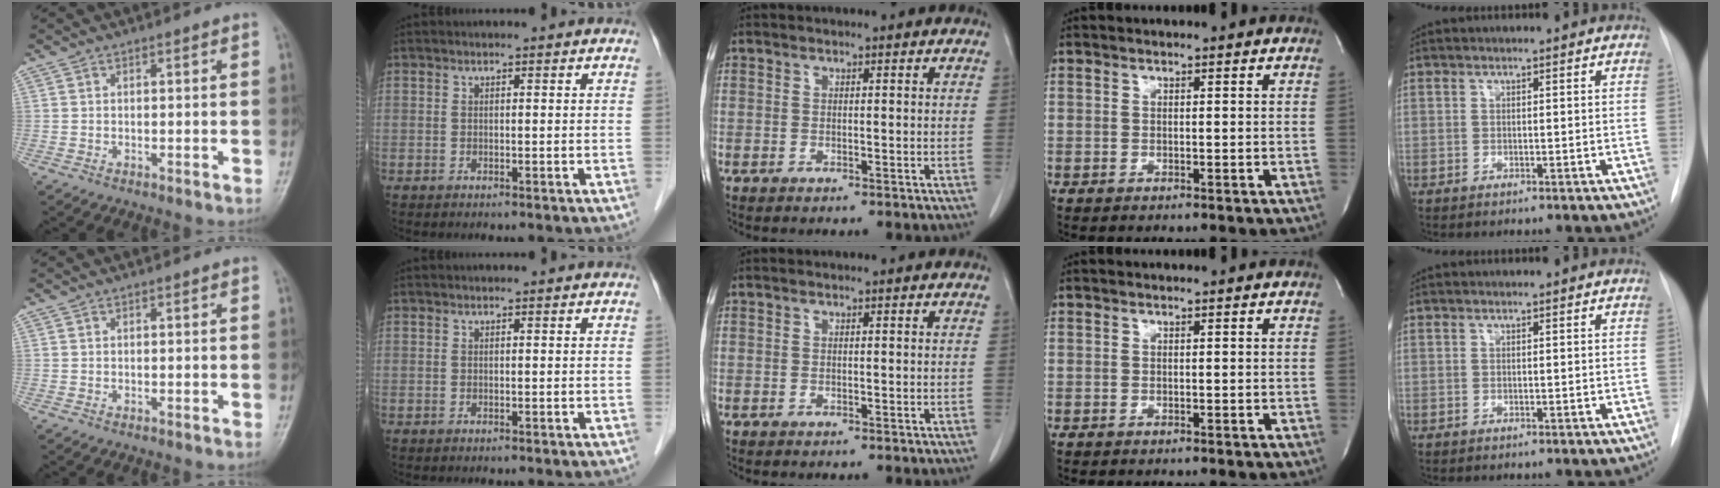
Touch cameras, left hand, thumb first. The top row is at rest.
{}